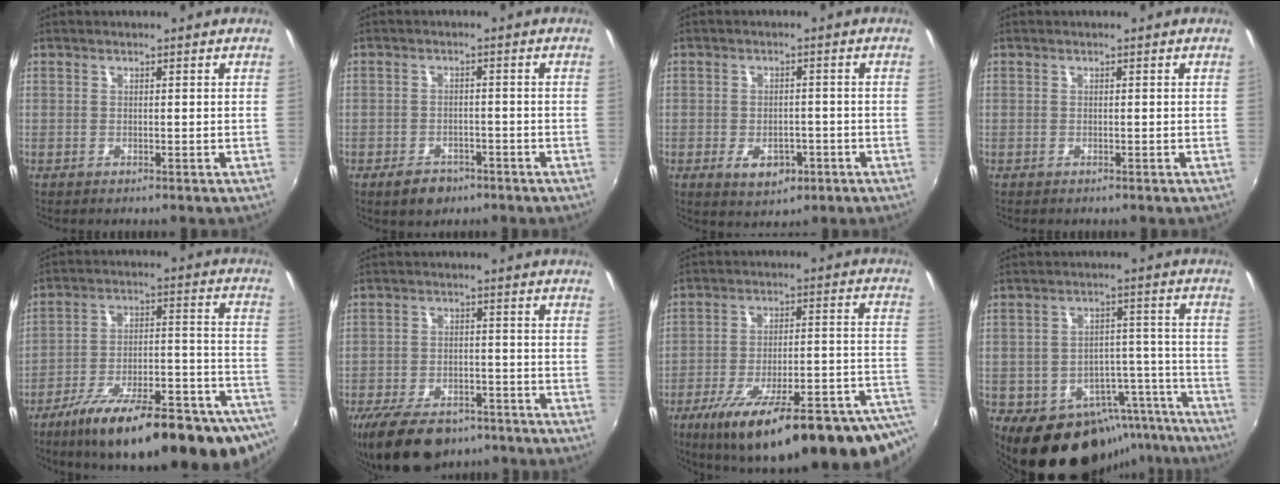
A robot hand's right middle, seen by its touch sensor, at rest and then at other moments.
{"total": 4.9, "force": [-3.3, 3.0, 2.0], "torque": [-0.051, -0.004, -0.046]}
{"total": 6.0, "force": [-2.7, 3.7, 3.9], "torque": [-0.080, -0.006, -0.036]}
{"total": 0.0}
{"total": 29.2, "force": [-21.4, 6.7, 18.7], "torque": [-0.253, -0.043, -0.304]}
{"total": 15.0, "force": [-10.7, 7.5, 7.3], "torque": [-0.172, -0.019, -0.169]}
{"total": 27.0, "force": [-15.5, 5.6, 21.4], "torque": [-0.306, -0.045, -0.216]}
{"total": 18.6, "force": [-14.1, 10.3, 6.3], "torque": [-0.109, 0.043, -0.170]}